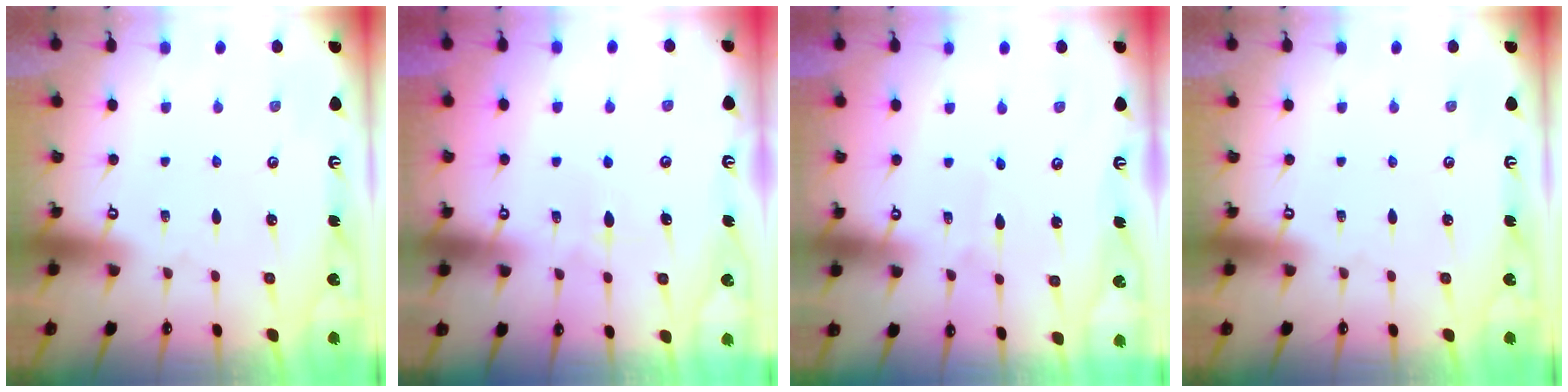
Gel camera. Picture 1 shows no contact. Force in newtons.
{"total": 7.9, "press": 7.8, "slide": 0.6}
{"total": 5.4, "press": 5.4, "slide": 0.3}
{"total": 0.0}